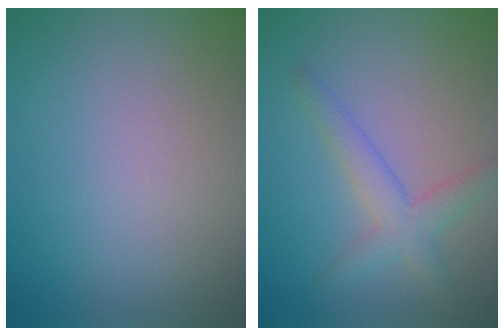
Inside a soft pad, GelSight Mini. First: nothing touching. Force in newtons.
{"total": 3.1, "press": 3.1, "slide": 0.1}